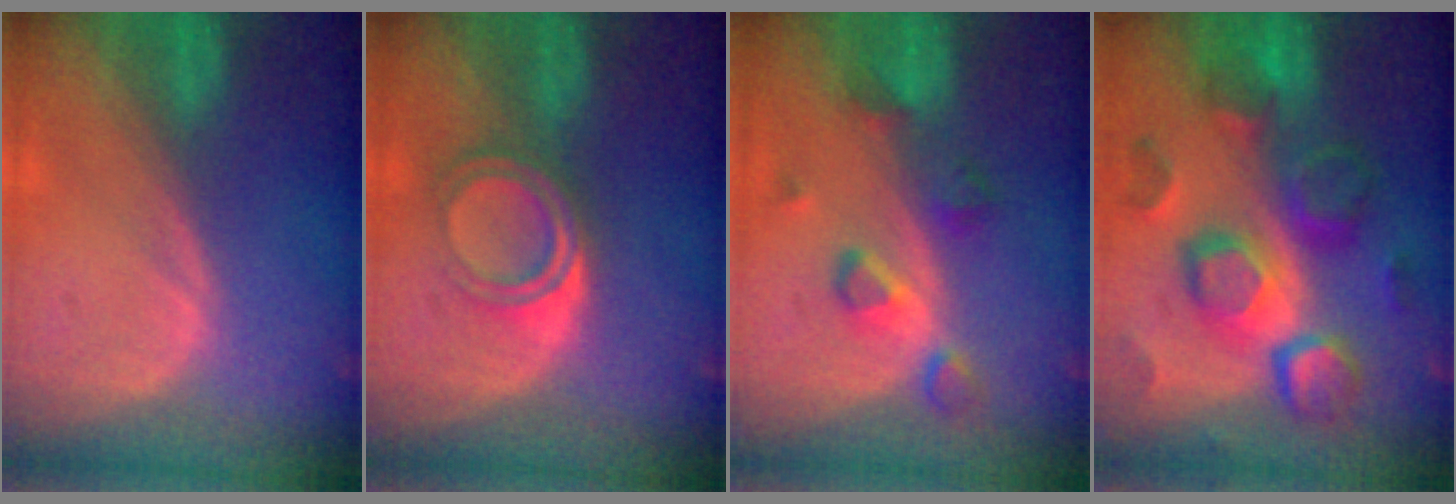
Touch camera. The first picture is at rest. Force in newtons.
{"total": 4.7, "press": 4.6, "slide": 0.9}
{"total": 5.1, "press": 5.1, "slide": 0.7}
{"total": 12.3, "press": 12.3, "slide": 1.0}